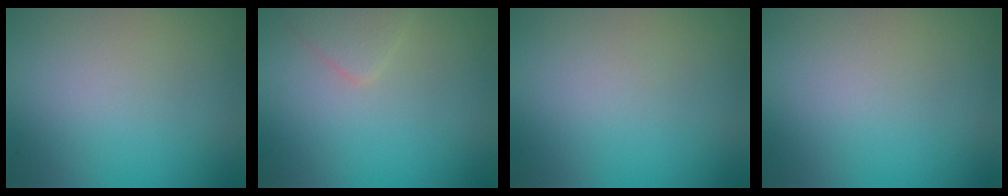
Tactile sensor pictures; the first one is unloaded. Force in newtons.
{"total": 1.7, "press": 1.7, "slide": 0.1}
{"total": 0.0}
{"total": 0.0}